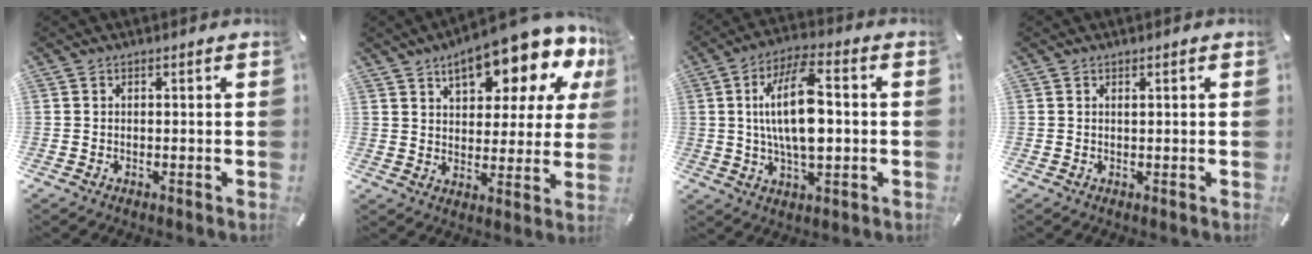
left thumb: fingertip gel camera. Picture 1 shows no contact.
{"total": 18.2, "force": [11.7, 7.6, 11.7], "torque": [-0.169, -0.066, 0.192]}
{"total": 14.5, "force": [0.7, 6.0, 13.2], "torque": [-0.254, 0.000, 0.010]}
{"total": 0.6, "force": [0.2, 0.1, 0.5], "torque": [-0.009, 0.000, 0.004]}